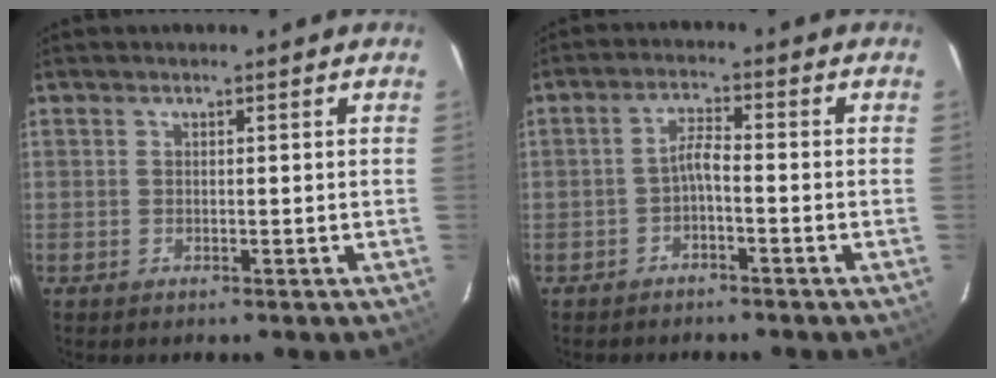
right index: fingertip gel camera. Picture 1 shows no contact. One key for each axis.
{"total": 2.7, "fx": -1.7, "fy": 0.4, "fz": 2.1, "tx": -0.049, "ty": 0.011, "tz": -0.032}